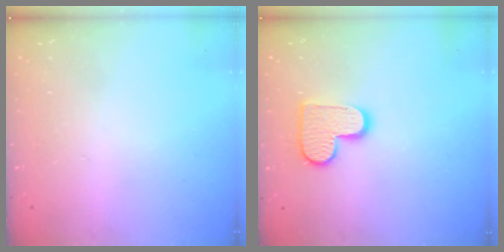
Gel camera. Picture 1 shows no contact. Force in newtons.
{"total": 11.0, "press": 11.0, "slide": 0.7}